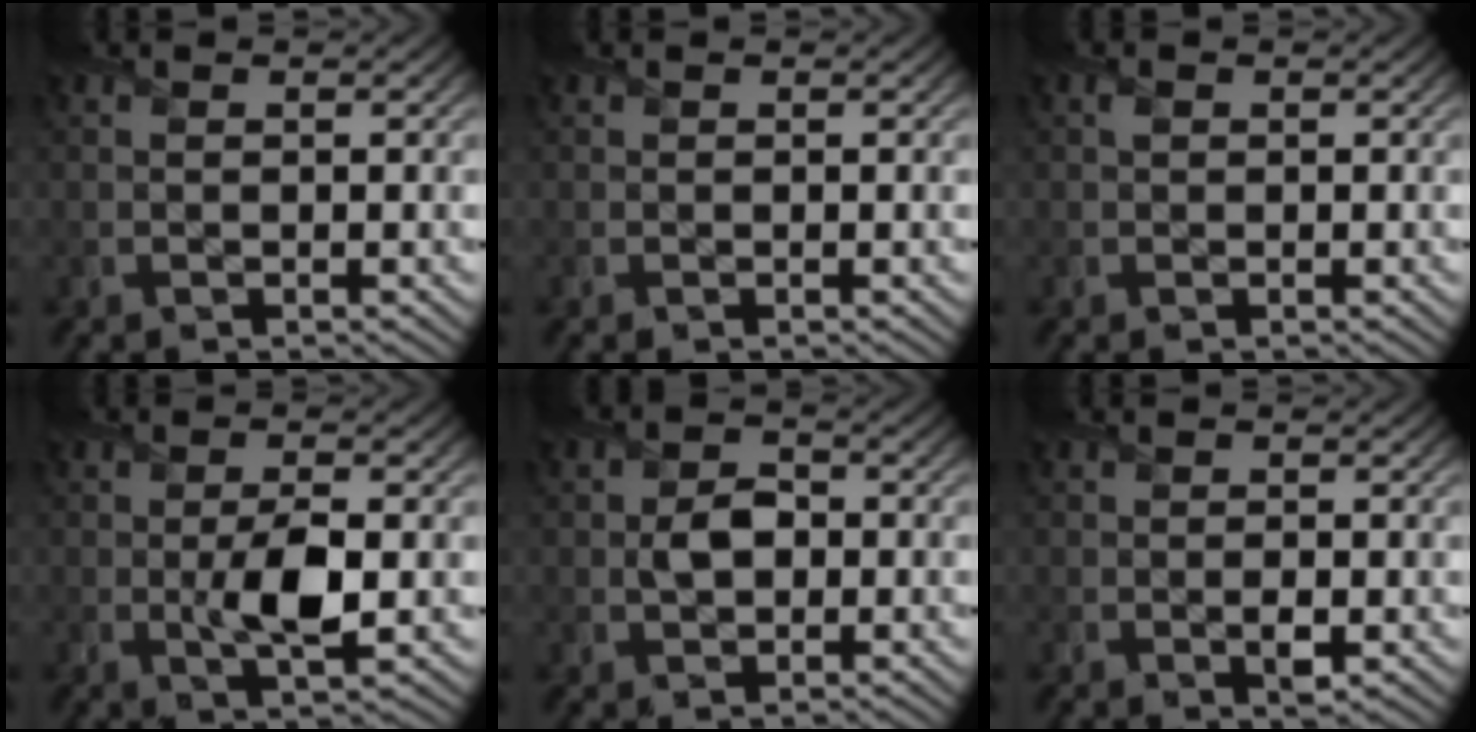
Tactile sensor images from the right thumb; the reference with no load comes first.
{"total": 0.0}
{"total": 0.5, "force": [0.2, 0.4, 0.2], "torque": [-0.005, 0.000, 0.003]}
{"total": 4.6, "force": [-0.5, 1.8, 4.2], "torque": [-0.080, -0.008, -0.006]}
{"total": 2.8, "force": [-0.2, 2.1, 1.8], "torque": [-0.036, -0.005, -0.005]}
{"total": 1.1, "force": [-0.3, 0.5, 0.9], "torque": [-0.013, -0.008, -0.002]}